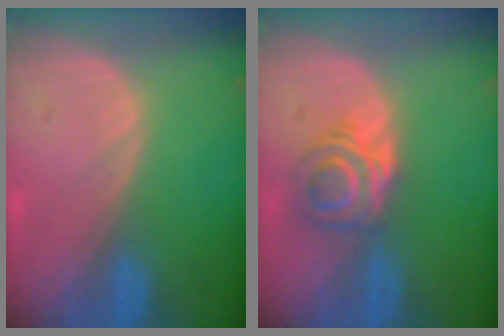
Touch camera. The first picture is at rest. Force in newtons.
{"total": 6.0, "press": 5.0, "slide": 3.3}